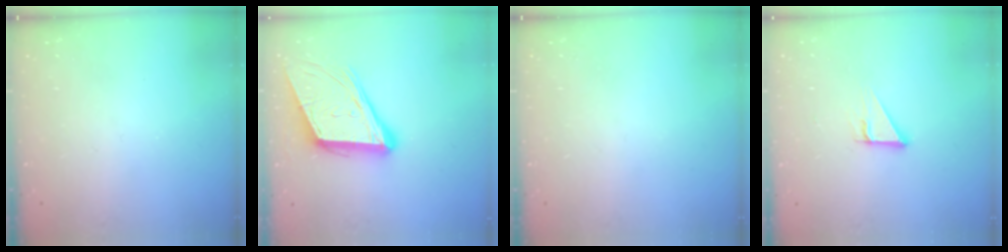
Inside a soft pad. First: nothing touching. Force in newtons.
{"total": 14.7, "press": 14.2, "slide": 3.9}
{"total": 0.0}
{"total": 3.8, "press": 3.8, "slide": 0.2}